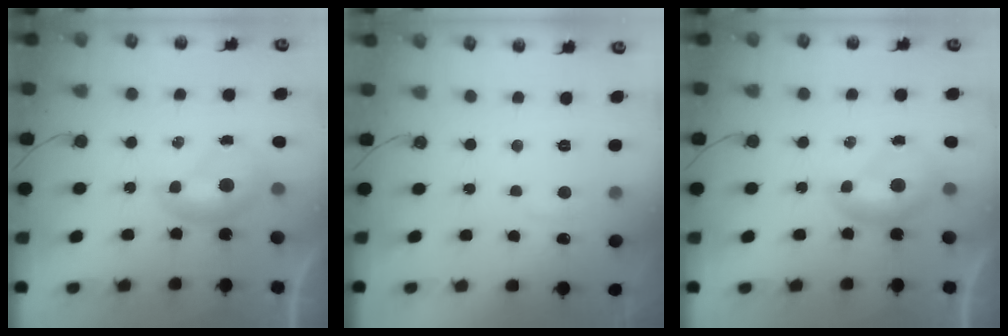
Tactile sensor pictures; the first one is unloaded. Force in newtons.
{"total": 2.0, "press": 1.9, "slide": 0.6}
{"total": 0.0}